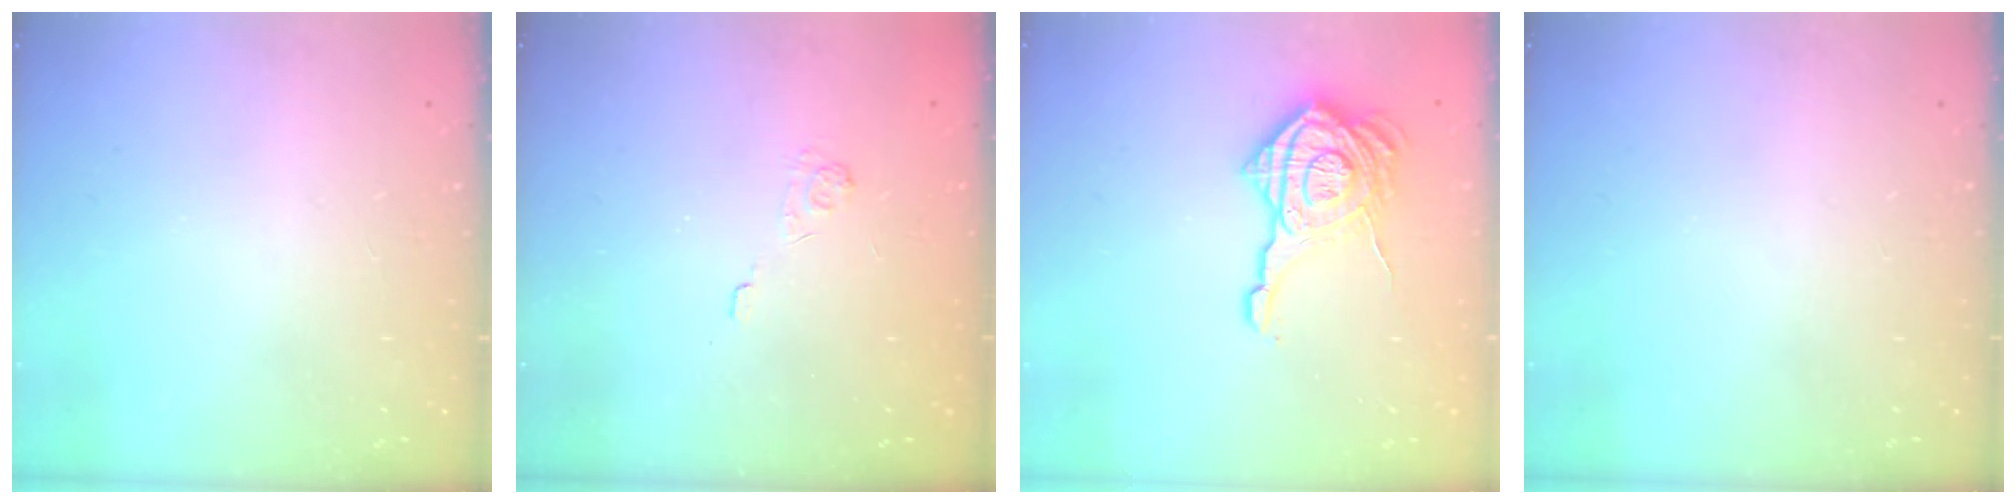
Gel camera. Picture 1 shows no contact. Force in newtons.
{"total": 2.1, "press": 1.5, "slide": 1.4}
{"total": 17.6, "press": 17.5, "slide": 1.1}
{"total": 0.0}